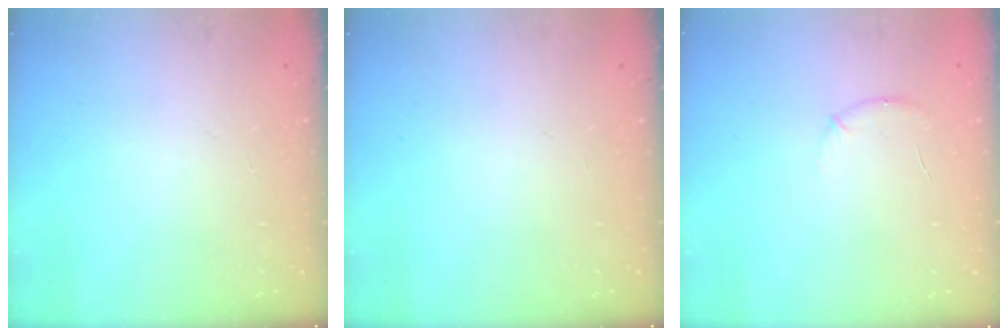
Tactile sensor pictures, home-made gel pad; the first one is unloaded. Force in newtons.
{"total": 0.0}
{"total": 7.3, "press": 7.0, "slide": 2.0}